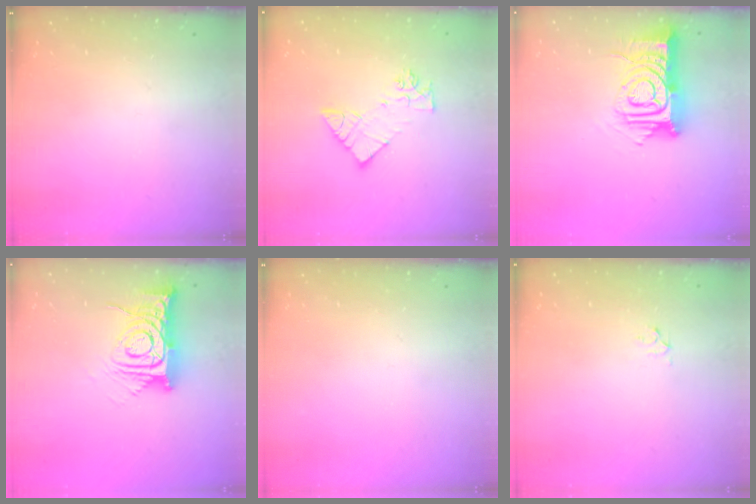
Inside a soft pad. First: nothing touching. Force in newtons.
{"total": 10.2, "press": 10.1, "slide": 0.9}
{"total": 13.0, "press": 13.0, "slide": 1.1}
{"total": 12.0, "press": 11.9, "slide": 1.2}
{"total": 0.0}
{"total": 2.3, "press": 2.3, "slide": 0.2}